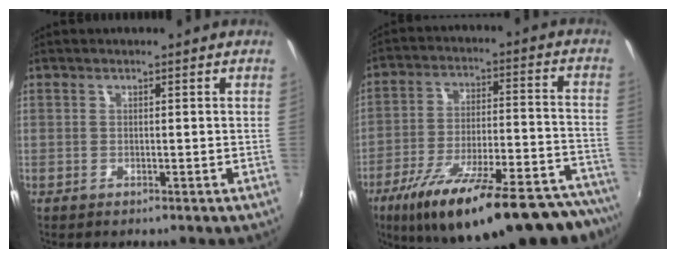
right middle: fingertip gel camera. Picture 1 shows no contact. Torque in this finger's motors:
{"motor_torque": [1.48, -0.65, 0.44, 0.21]}